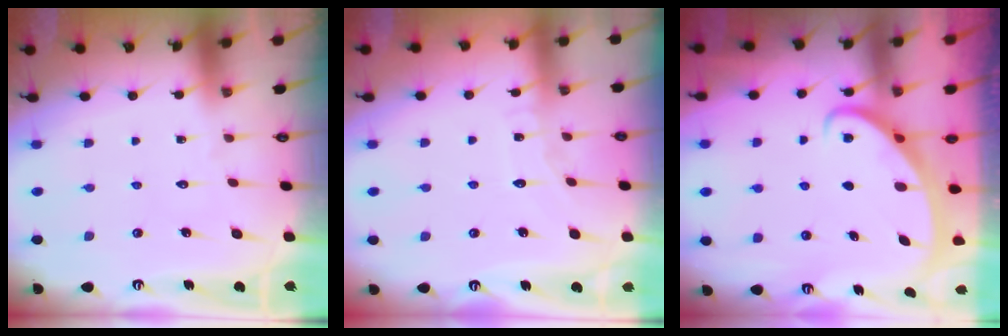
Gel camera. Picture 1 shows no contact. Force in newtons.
{"total": 5.4, "press": 5.4, "slide": 0.6}
{"total": 2.6, "press": 2.6, "slide": 0.4}